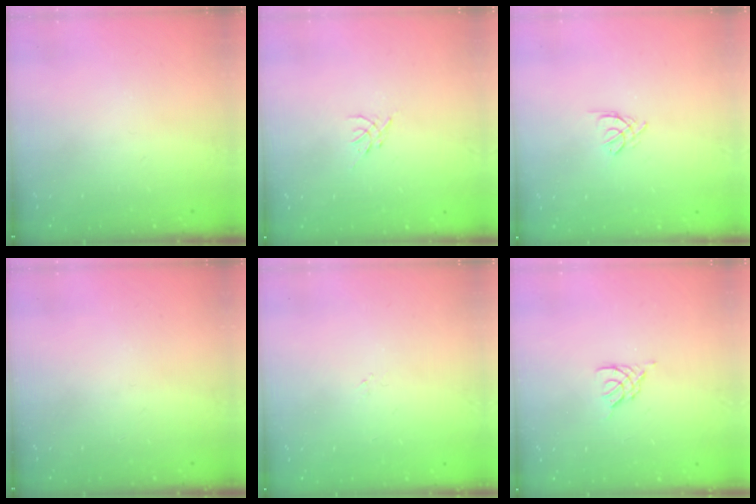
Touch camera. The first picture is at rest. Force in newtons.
{"total": 0.0}
{"total": 3.0, "press": 2.9, "slide": 0.7}
{"total": 0.0}
{"total": 0.0}
{"total": 2.3, "press": 2.3, "slide": 0.5}